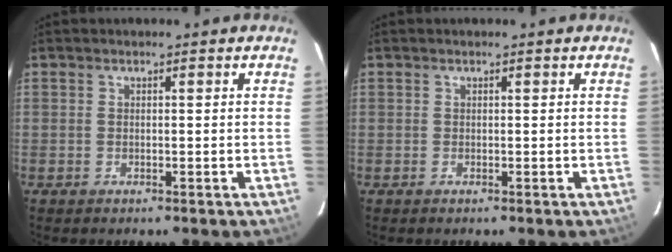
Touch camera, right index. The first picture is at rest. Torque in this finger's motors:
{"motor_torque": [-0.63, 0.42, -0.66, -0.21]}